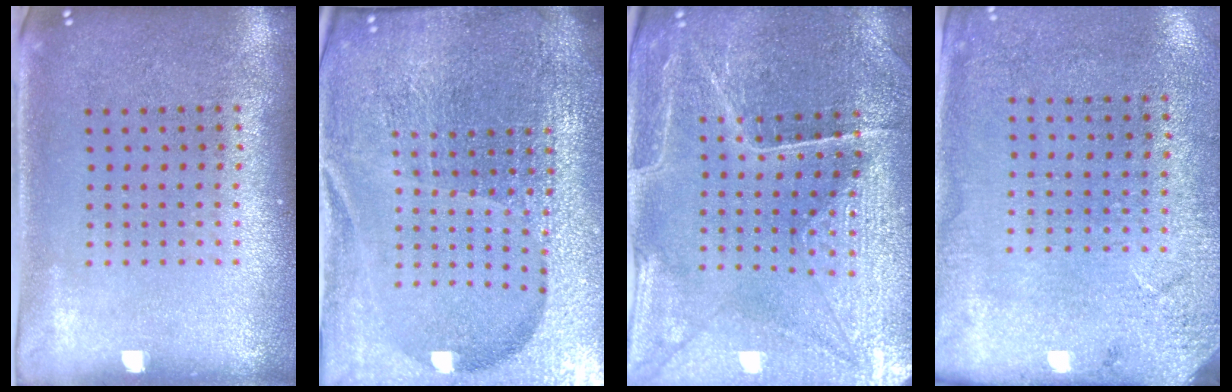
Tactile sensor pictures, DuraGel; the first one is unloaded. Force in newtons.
{"total": 6.8, "press": 5.9, "slide": 3.4}
{"total": 3.4, "press": 3.4, "slide": 0.3}
{"total": 2.6, "press": 2.2, "slide": 1.3}